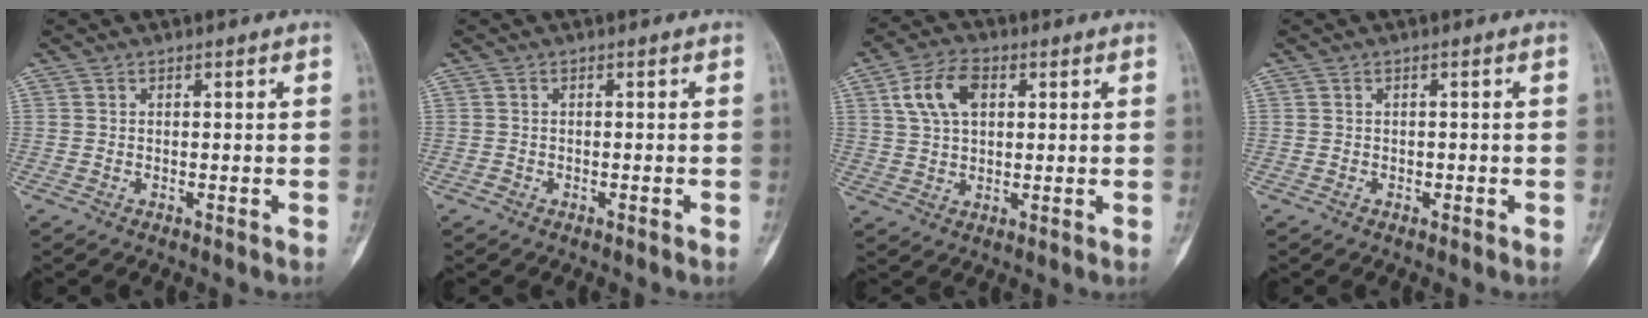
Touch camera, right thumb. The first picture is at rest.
{"total": 0.7, "force": [-0.6, 0.3, 0.3], "torque": [-0.011, 0.004, -0.008]}
{"total": 8.4, "force": [2.6, 5.1, 6.2], "torque": [-0.113, 0.007, 0.046]}
{"total": 0.5, "force": [-0.3, 0.4, 0.2], "torque": [-0.003, 0.001, -0.005]}